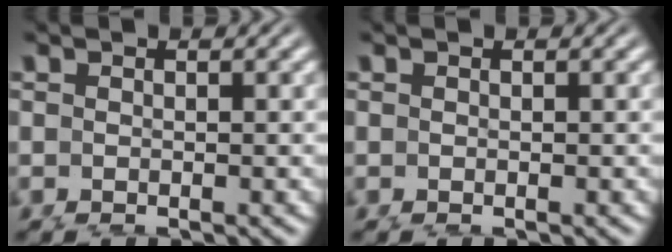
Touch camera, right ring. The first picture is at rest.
{"total": 0.0}